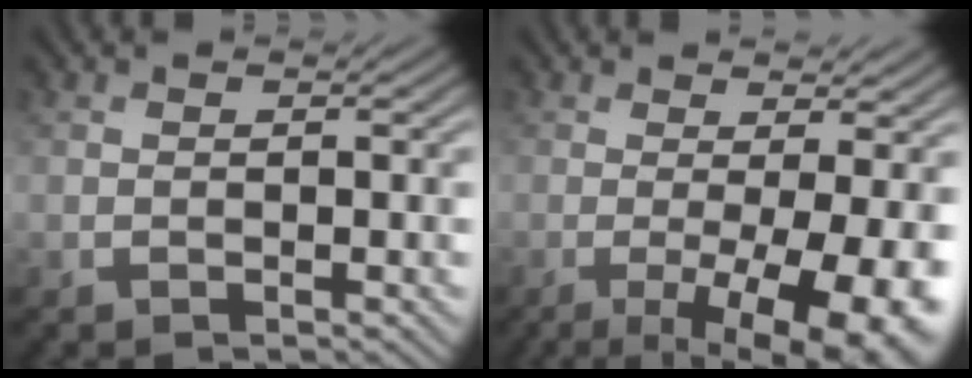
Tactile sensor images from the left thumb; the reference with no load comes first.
{"total": 10.6, "force": [-1.9, 2.7, 10.1], "torque": [-0.126, -0.001, -0.021]}